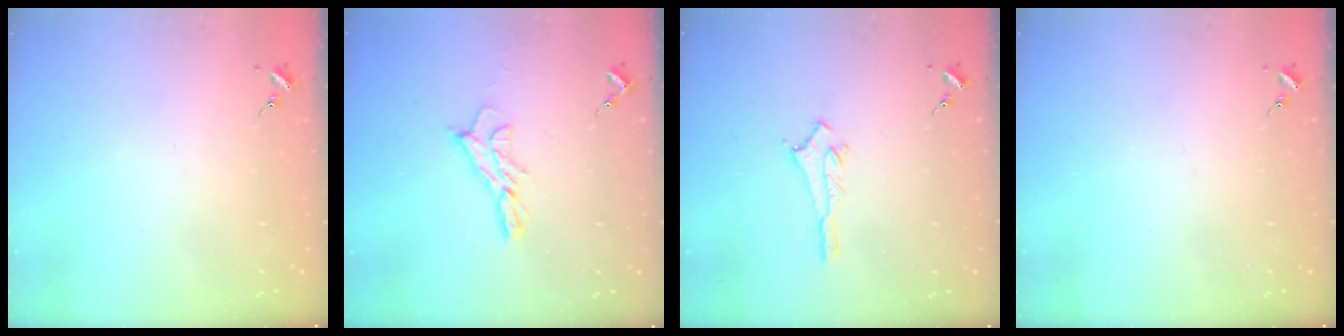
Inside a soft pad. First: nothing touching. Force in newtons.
{"total": 9.9, "press": 9.9, "slide": 0.7}
{"total": 3.0, "press": 2.9, "slide": 0.3}
{"total": 0.0}